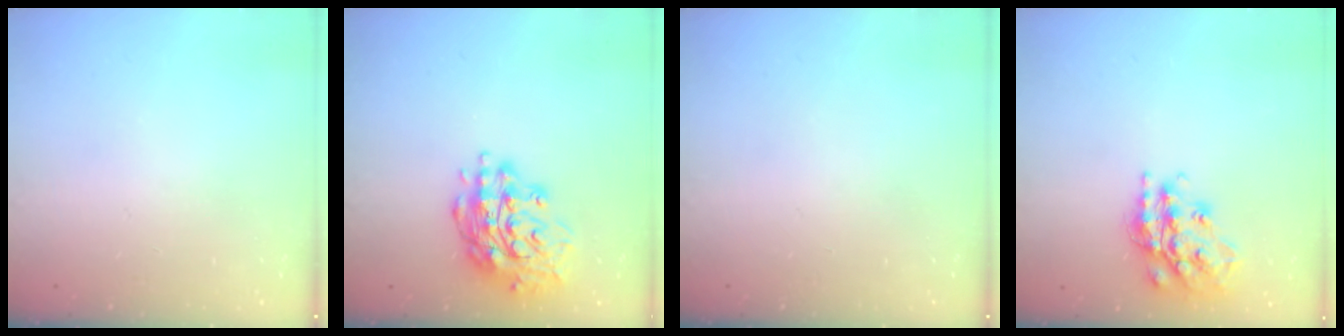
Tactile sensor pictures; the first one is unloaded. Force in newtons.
{"total": 16.6, "press": 16.6, "slide": 1.6}
{"total": 0.0}
{"total": 17.8, "press": 17.8, "slide": 1.3}